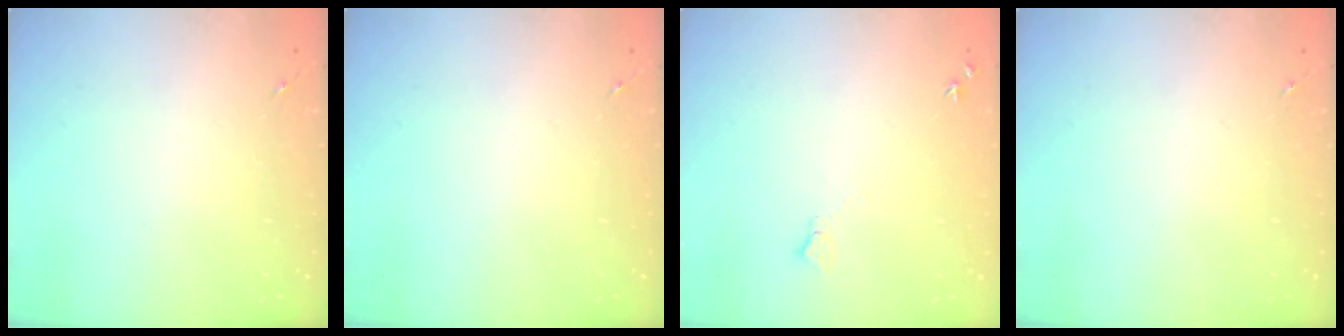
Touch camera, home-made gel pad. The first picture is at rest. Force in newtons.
{"total": 0.0}
{"total": 5.5, "press": 5.5, "slide": 0.7}
{"total": 0.0}